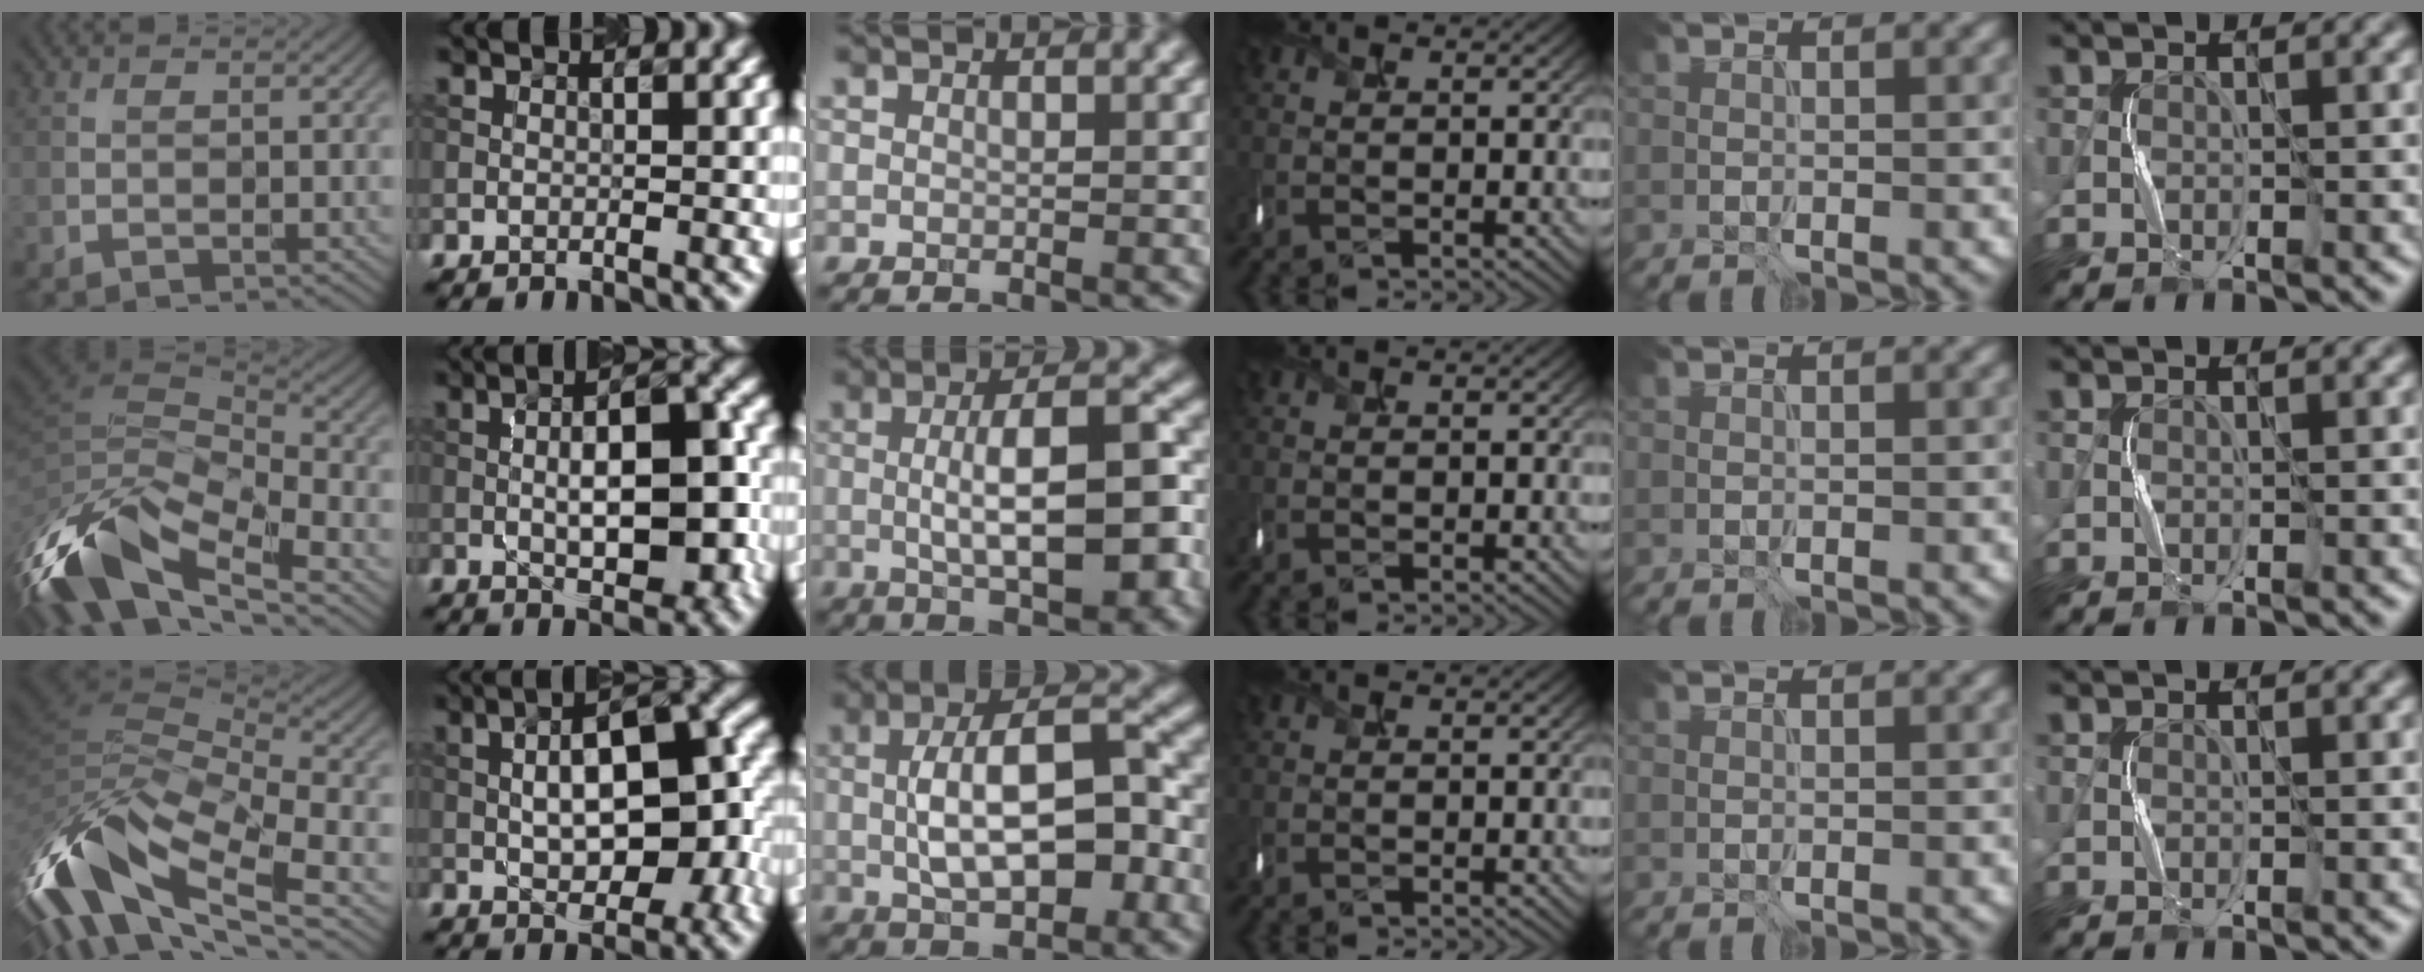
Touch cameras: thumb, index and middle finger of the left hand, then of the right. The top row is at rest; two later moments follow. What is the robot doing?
{"motion": "shake", "object": "box of matches"}